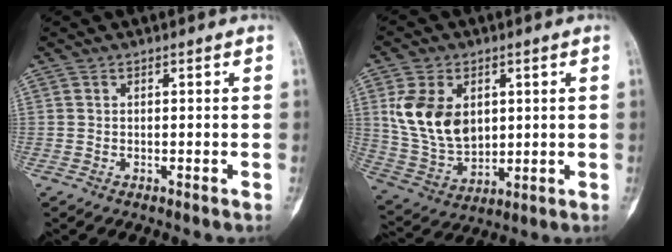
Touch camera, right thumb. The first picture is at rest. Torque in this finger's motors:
{"motor_torque": [-0.80, 1.46, 1.15, 0.38, 0.35]}